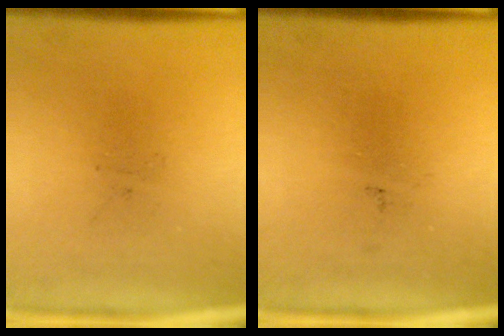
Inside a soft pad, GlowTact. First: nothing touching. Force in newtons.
{"total": 0.0}